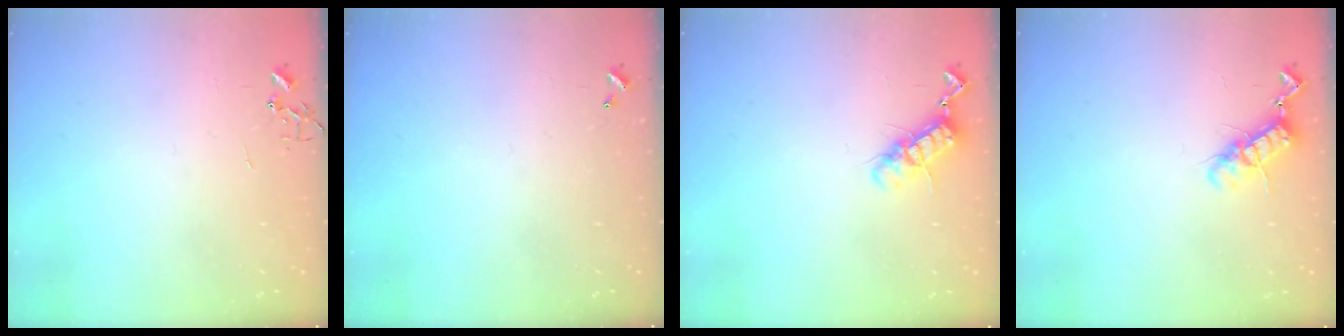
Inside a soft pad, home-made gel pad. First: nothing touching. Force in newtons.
{"total": 0.0}
{"total": 11.1, "press": 11.1, "slide": 0.7}
{"total": 11.1, "press": 11.1, "slide": 0.3}